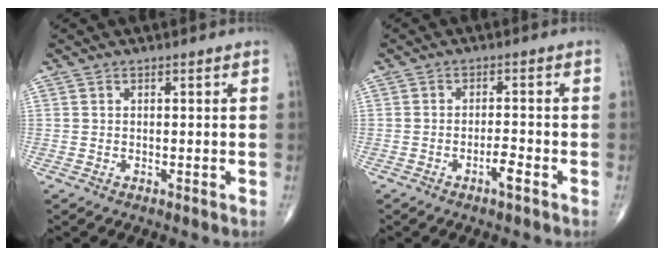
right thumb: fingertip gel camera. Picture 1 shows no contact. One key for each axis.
{"total": 2.7, "fx": -1.6, "fy": 0.5, "fz": 2.1, "tx": -0.036, "ty": 0.008, "tz": -0.029}